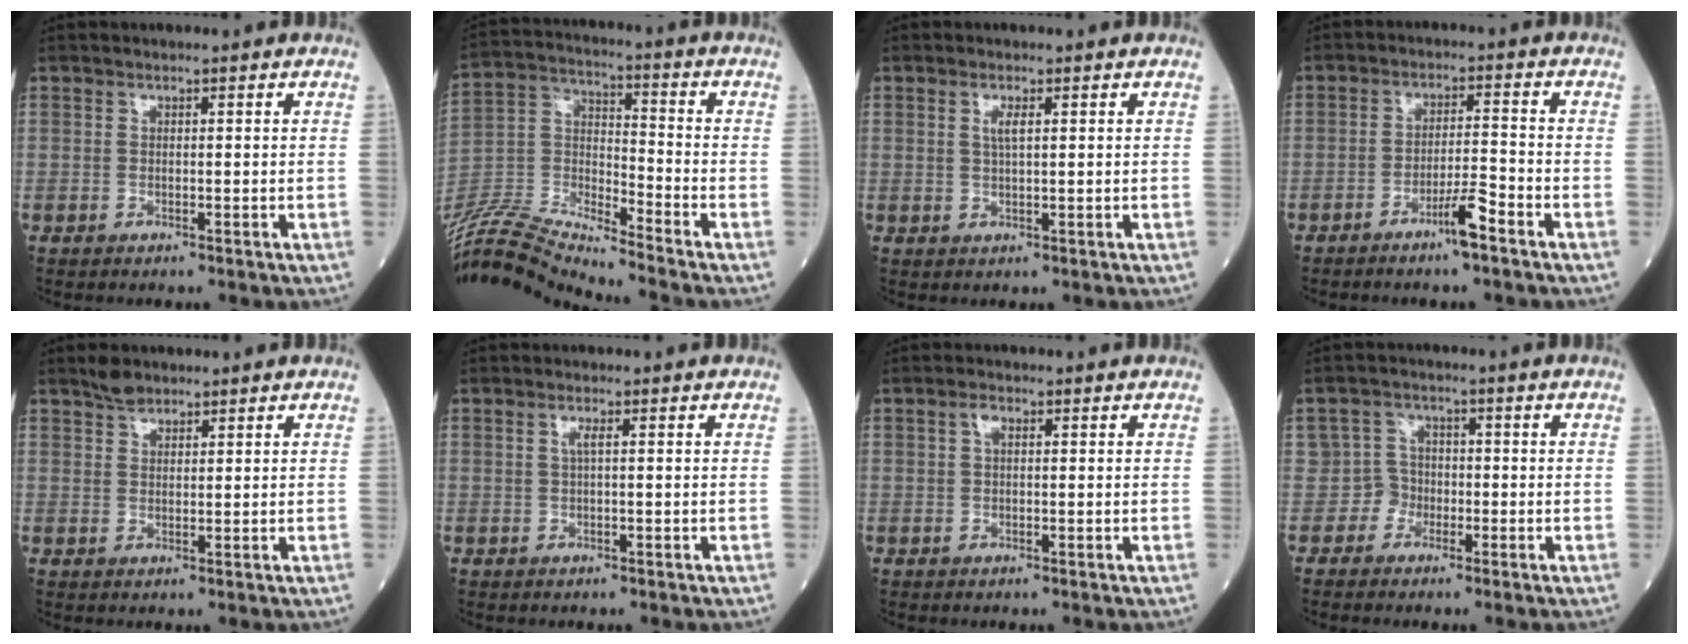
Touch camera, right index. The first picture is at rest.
{"total": 15.9, "force": [-15.3, -1.1, 4.1], "torque": [-0.086, 0.021, -0.292]}
{"total": 1.9, "force": [0.7, 0.3, 1.8], "torque": [-0.038, 0.000, 0.014]}
{"total": 4.7, "force": [-3.1, -0.1, 3.5], "torque": [-0.061, -0.003, -0.057]}
{"total": 2.6, "force": [2.2, 1.1, 0.7], "torque": [-0.017, 0.006, 0.040]}
{"total": 1.2, "force": [0.3, 0.0, 1.1], "torque": [-0.026, 0.002, 0.004]}
{"total": 1.5, "force": [0.5, 0.6, 1.2], "torque": [-0.026, 0.007, 0.009]}
{"total": 2.9, "force": [-1.4, 2.5, -0.4], "torque": [0.017, 0.014, -0.032]}